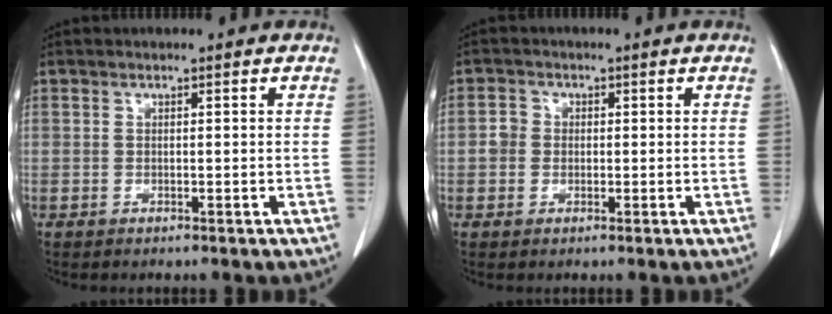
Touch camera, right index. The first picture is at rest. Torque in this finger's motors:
{"motor_torque": [0.32, -0.12, 0.09, 0.03]}